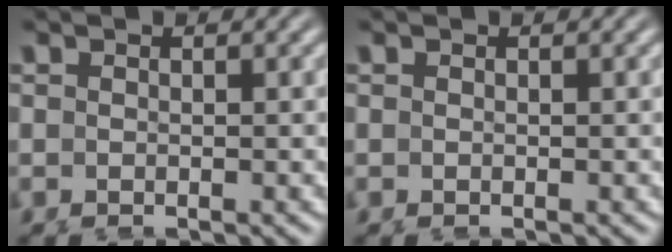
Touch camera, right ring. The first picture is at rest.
{"total": 0.0}